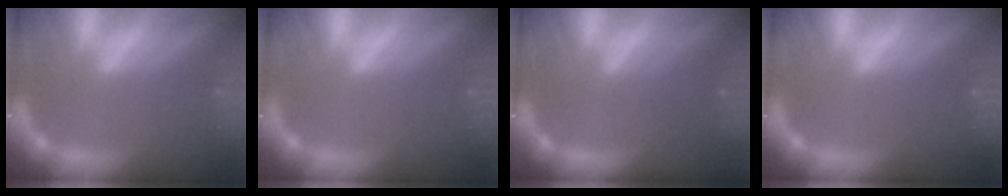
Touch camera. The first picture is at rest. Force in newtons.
{"total": 0.0}
{"total": 2.0}
{"total": 0.0}